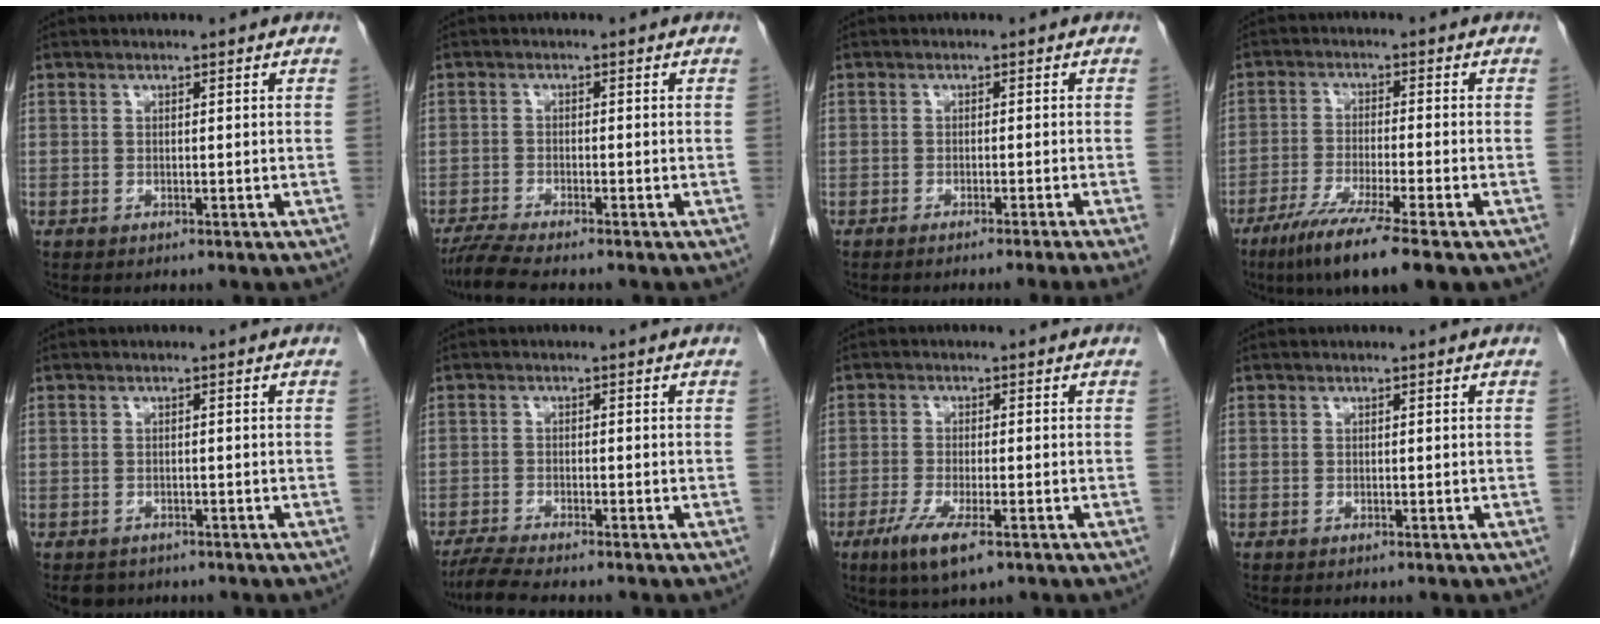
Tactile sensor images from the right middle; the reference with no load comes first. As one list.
[{"total": 4.3, "force": [-3.7, -0.5, 2.1], "torque": [-0.047, -0.018, -0.071]}, {"total": 4.9, "force": [-3.7, -1.7, 2.7], "torque": [-0.020, 0.000, -0.049]}, {"total": 10.2, "force": [-6.9, -0.4, 7.5], "torque": [-0.135, -0.032, -0.114]}, {"total": 2.6, "force": [-2.0, 1.6, 0.4], "torque": [-0.012, -0.001, -0.027]}, {"total": 4.4, "force": [-3.8, -0.4, 2.2], "torque": [-0.047, -0.018, -0.070]}, {"total": 6.9, "force": [-4.0, 0.9, 5.5], "torque": [-0.114, -0.020, -0.070]}, {"total": 0.0}]